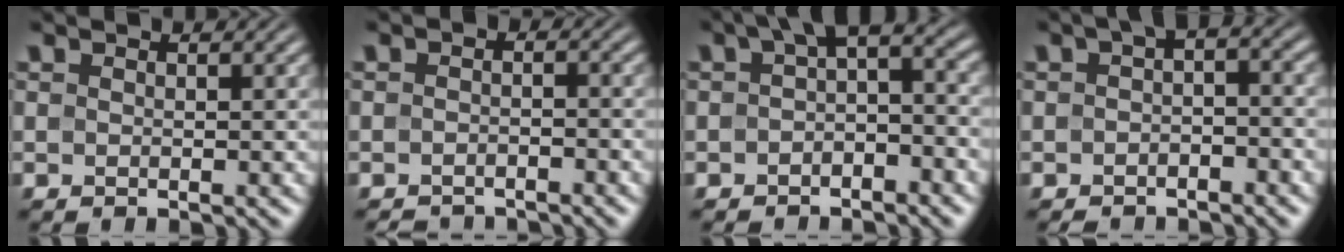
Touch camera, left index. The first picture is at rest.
{"total": 2.6, "force": [-2.4, 0.9, 0.8], "torque": [-0.007, -0.002, -0.041]}
{"total": 4.3, "force": [-0.2, 2.2, 3.7], "torque": [-0.041, 0.015, -0.016]}
{"total": 3.1, "force": [-1.1, 1.6, 2.4], "torque": [-0.029, 0.009, -0.026]}